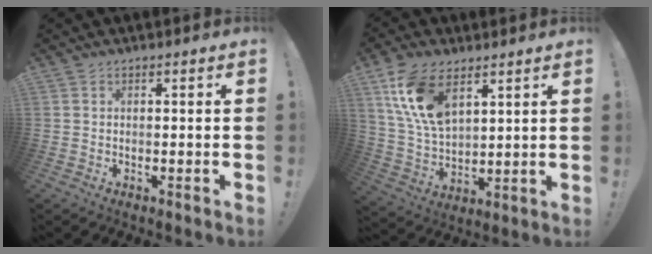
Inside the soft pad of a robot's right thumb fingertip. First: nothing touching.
{"total": 15.2, "force": [8.1, 8.3, 9.8], "torque": [-0.204, -0.032, 0.150]}